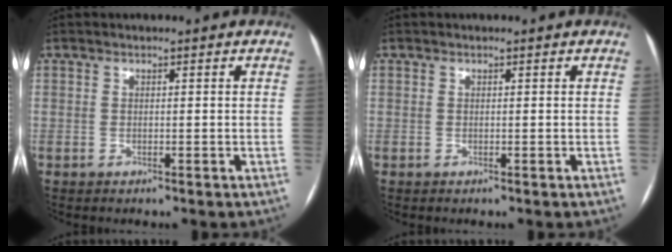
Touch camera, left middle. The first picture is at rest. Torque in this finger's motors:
{"motor_torque": [0.00, 0.00, 0.00, 0.00]}